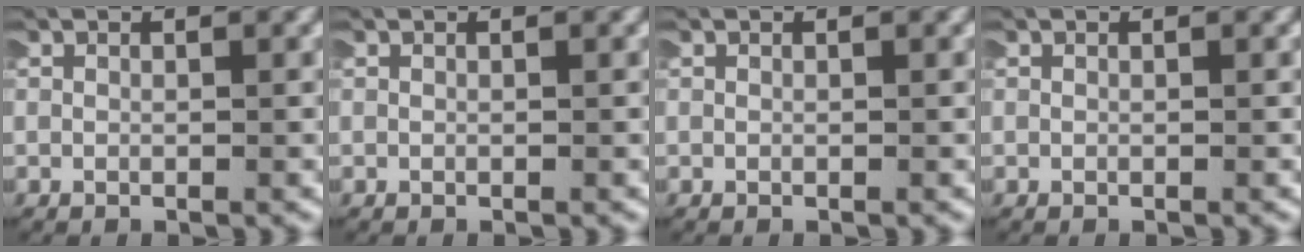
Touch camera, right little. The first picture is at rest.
{"total": 0.0}
{"total": 0.0}
{"total": 0.0}